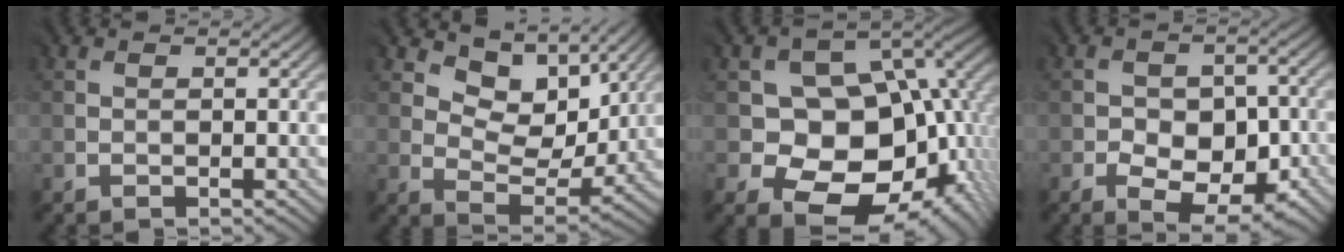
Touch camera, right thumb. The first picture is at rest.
{"total": 7.8, "force": [4.9, 4.6, 3.9], "torque": [-0.073, -0.010, 0.084]}
{"total": 14.1, "force": [-1.4, 10.4, 9.5], "torque": [-0.134, -0.022, -0.011]}
{"total": 7.5, "force": [-2.8, 4.8, 5.0], "torque": [-0.081, -0.014, -0.031]}